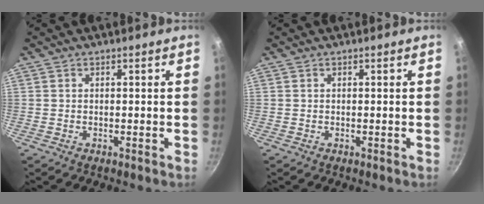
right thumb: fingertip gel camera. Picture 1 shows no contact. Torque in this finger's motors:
{"motor_torque": [-0.01, -0.02, 0.01, -0.01, 0.00]}